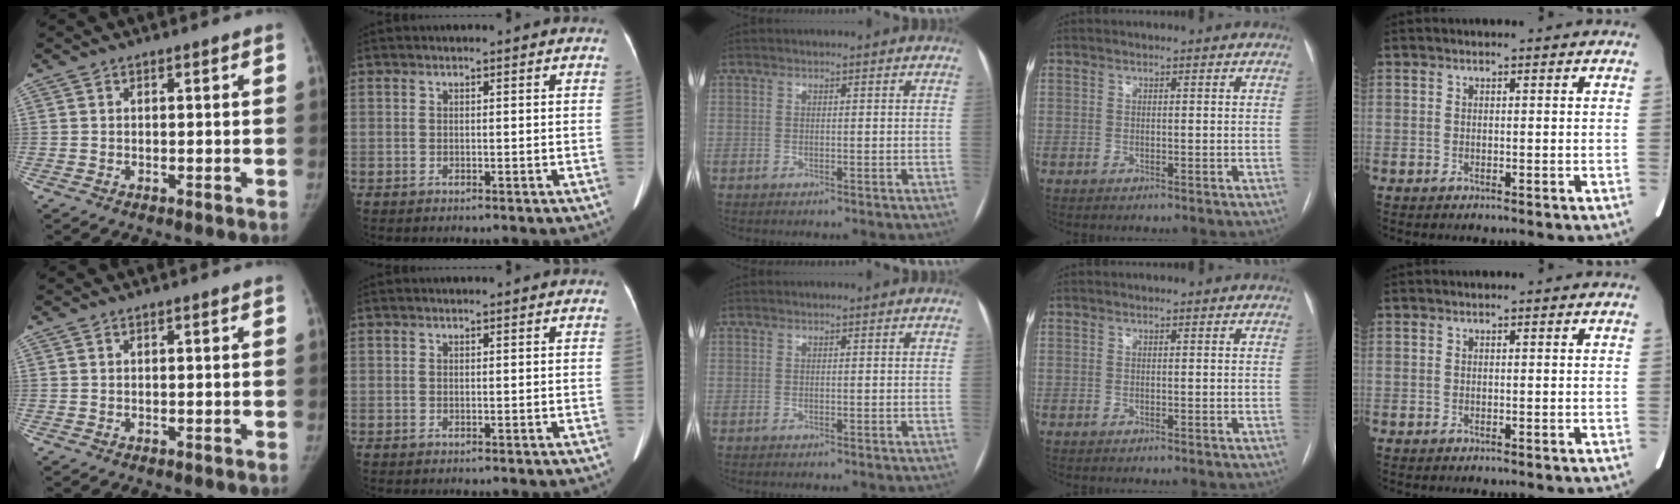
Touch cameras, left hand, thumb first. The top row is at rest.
{}